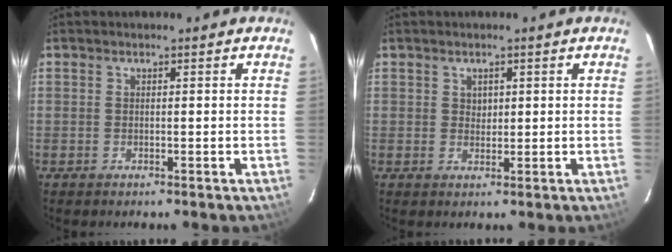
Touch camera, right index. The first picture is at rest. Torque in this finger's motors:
{"motor_torque": [-0.08, 0.17, -0.08, 0.00]}